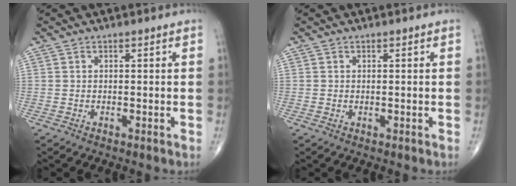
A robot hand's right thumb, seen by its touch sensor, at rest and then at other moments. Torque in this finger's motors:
{"motor_torque": [0.03, 1.02, -0.23, -0.03, 0.01]}